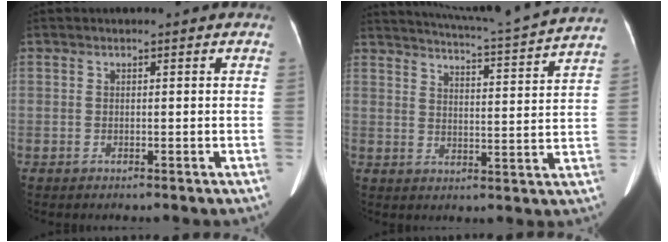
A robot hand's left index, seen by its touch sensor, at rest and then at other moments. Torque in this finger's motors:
{"motor_torque": [-0.31, -0.17, 0.00, 0.06]}